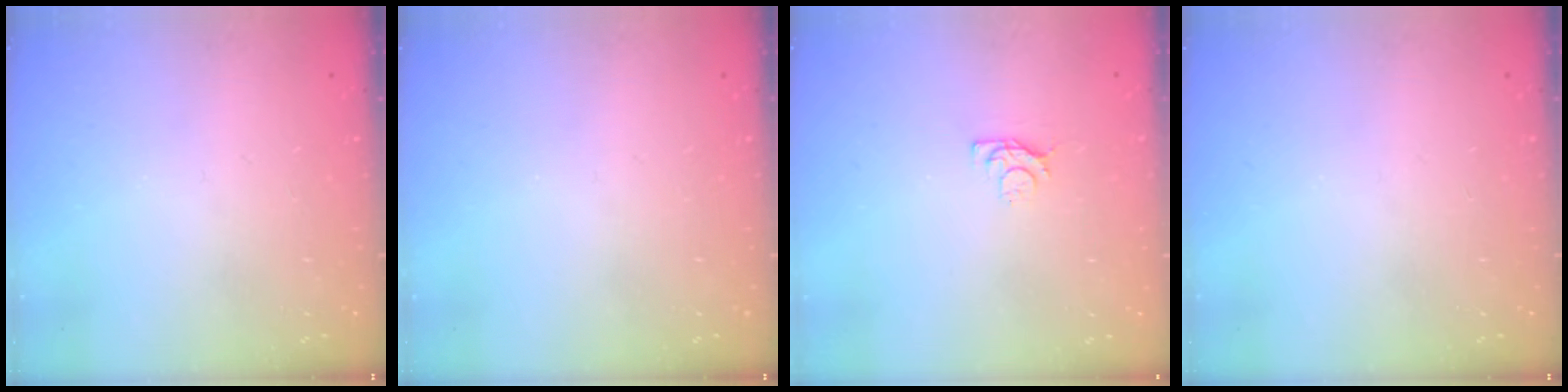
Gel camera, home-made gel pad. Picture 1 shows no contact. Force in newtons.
{"total": 0.0}
{"total": 3.4, "press": 3.3, "slide": 0.5}
{"total": 0.0}